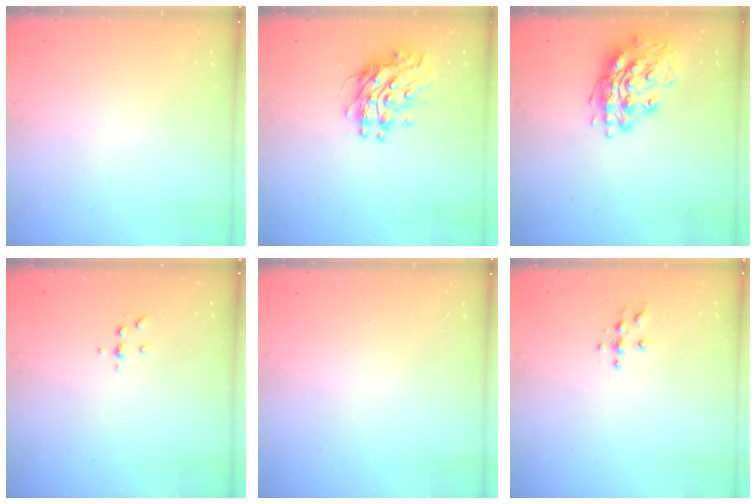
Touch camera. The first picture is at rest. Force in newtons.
{"total": 11.5, "press": 11.5, "slide": 1.0}
{"total": 16.3, "press": 16.1, "slide": 2.8}
{"total": 3.8, "press": 3.7, "slide": 0.5}
{"total": 0.0}
{"total": 3.8, "press": 3.8, "slide": 0.4}